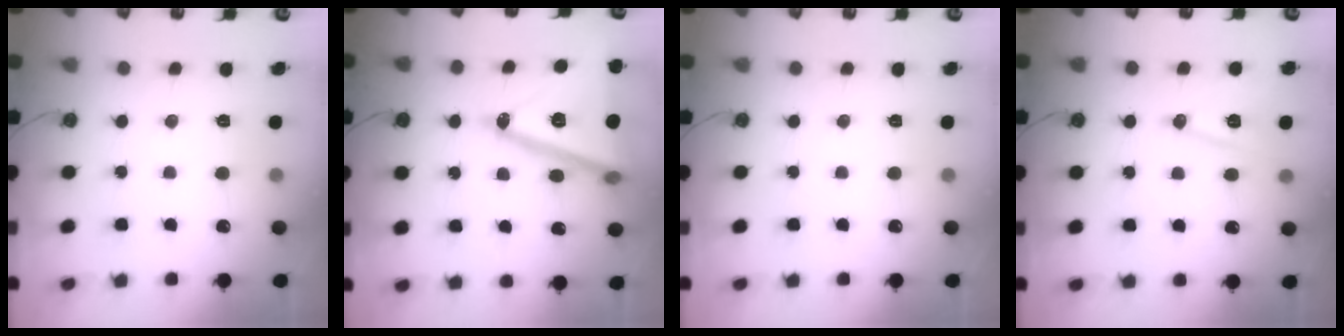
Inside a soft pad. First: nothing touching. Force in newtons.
{"total": 24.8, "press": 24.6, "slide": 3.4}
{"total": 0.0}
{"total": 10.2, "press": 9.6, "slide": 3.3}